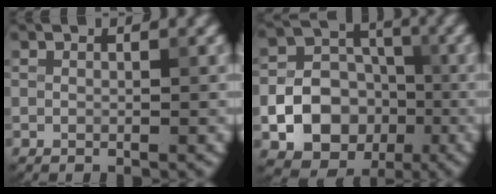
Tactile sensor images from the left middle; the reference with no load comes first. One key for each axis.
{"total": 11.8, "fx": -3.3, "fy": 10.3, "fz": 4.7, "tx": -0.070, "ty": -0.026, "tz": -0.072}